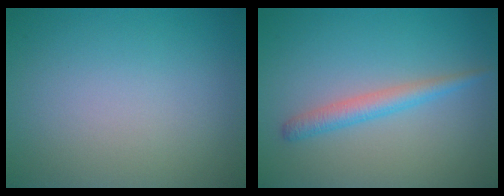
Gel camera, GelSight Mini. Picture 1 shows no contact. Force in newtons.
{"total": 2.2, "press": 2.2, "slide": 0.1}